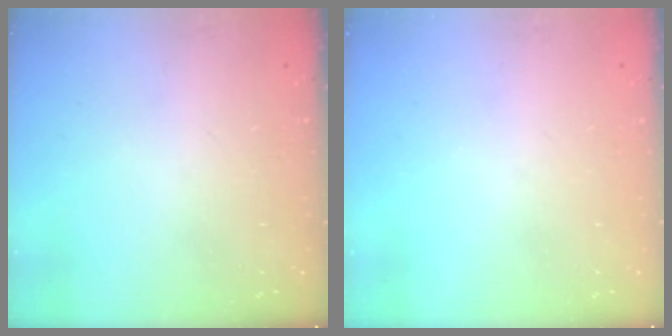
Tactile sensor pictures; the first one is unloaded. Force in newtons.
{"total": 0.0}